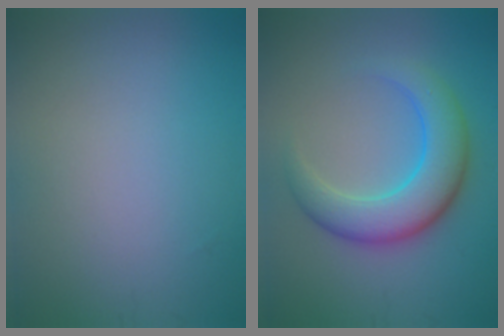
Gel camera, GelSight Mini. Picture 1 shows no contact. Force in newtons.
{"total": 6.2, "press": 6.2, "slide": 0.1}